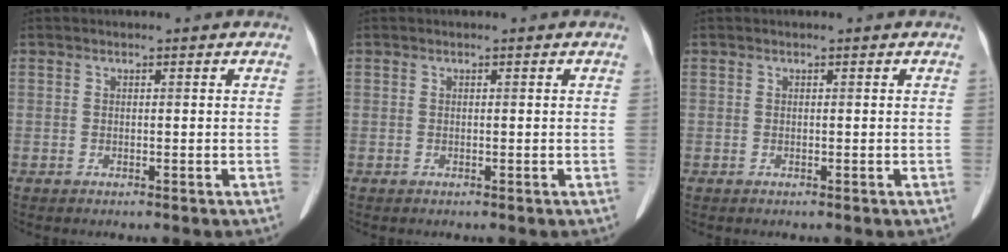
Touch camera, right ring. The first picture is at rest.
{"total": 0.0}
{"total": 0.0}